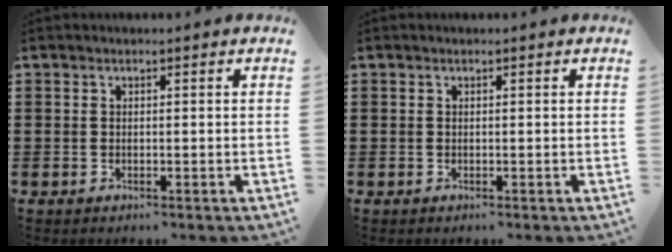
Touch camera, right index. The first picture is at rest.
{"total": 0.0}